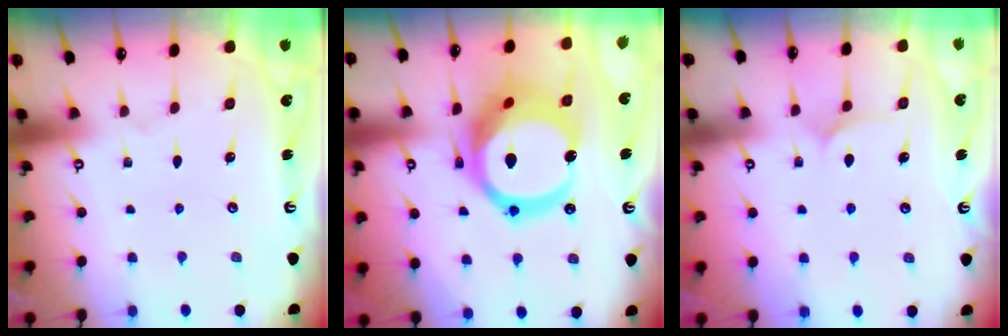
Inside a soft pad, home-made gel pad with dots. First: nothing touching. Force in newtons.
{"total": 20.5, "press": 20.4, "slide": 2.4}
{"total": 6.6, "press": 6.6, "slide": 0.5}